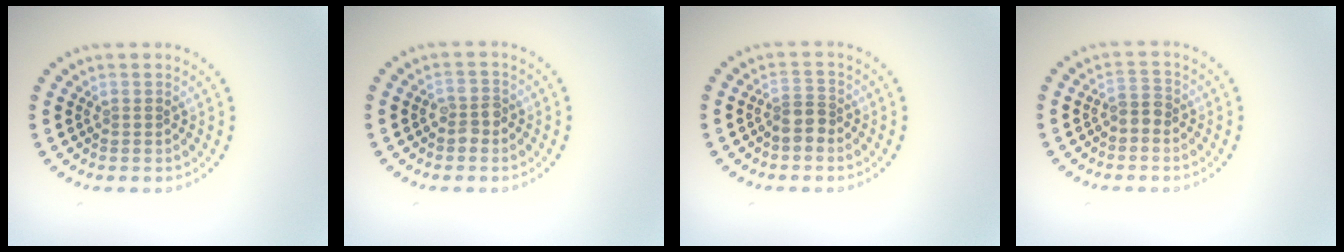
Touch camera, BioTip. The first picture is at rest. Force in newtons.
{"total": 1.7, "press": 1.7, "slide": 0.4}
{"total": 2.0, "press": 1.7, "slide": 1.2}
{"total": 1.6, "press": 1.3, "slide": 1.0}